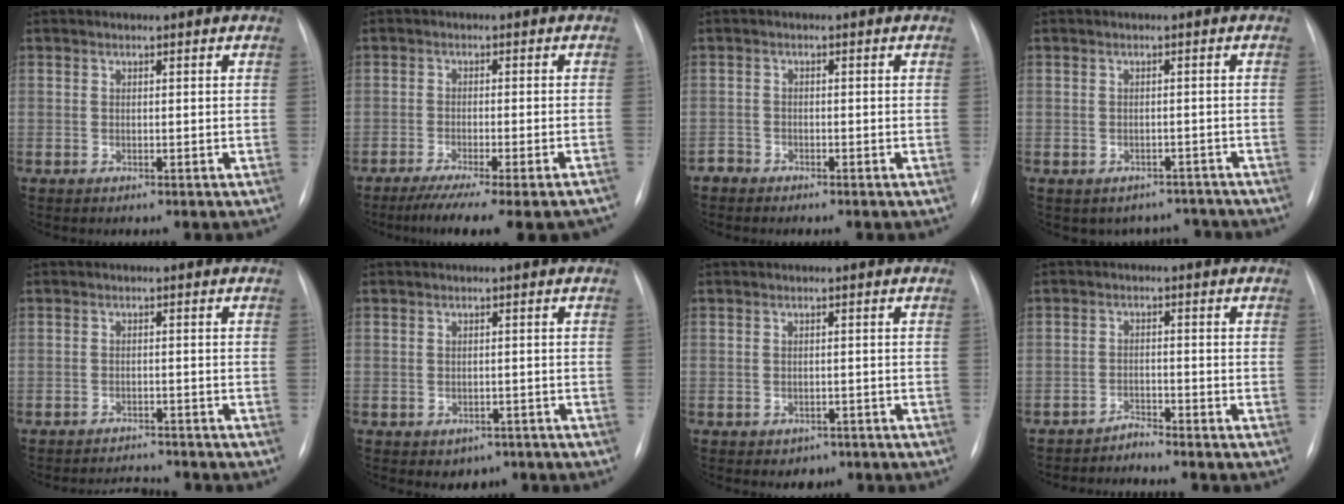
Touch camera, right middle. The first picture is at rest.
{"total": 13.9, "force": [-11.8, 0.3, 7.4], "torque": [-0.082, -0.025, -0.164]}
{"total": 1.3, "force": [-1.1, 0.5, -0.3], "torque": [0.007, 0.000, -0.023]}
{"total": 5.7, "force": [-4.9, 3.0, -0.2], "torque": [0.021, 0.027, -0.054]}
{"total": 3.5, "force": [-3.5, 0.1, -0.2], "torque": [0.000, -0.006, -0.053]}
{"total": 2.8, "force": [-1.6, 2.1, 1.0], "torque": [-0.008, 0.004, -0.011]}
{"total": 2.1, "force": [-1.3, 1.6, 0.6], "torque": [-0.007, 0.004, -0.009]}
{"total": 2.2, "force": [-2.1, -0.7, -0.5], "torque": [0.014, -0.011, -0.036]}